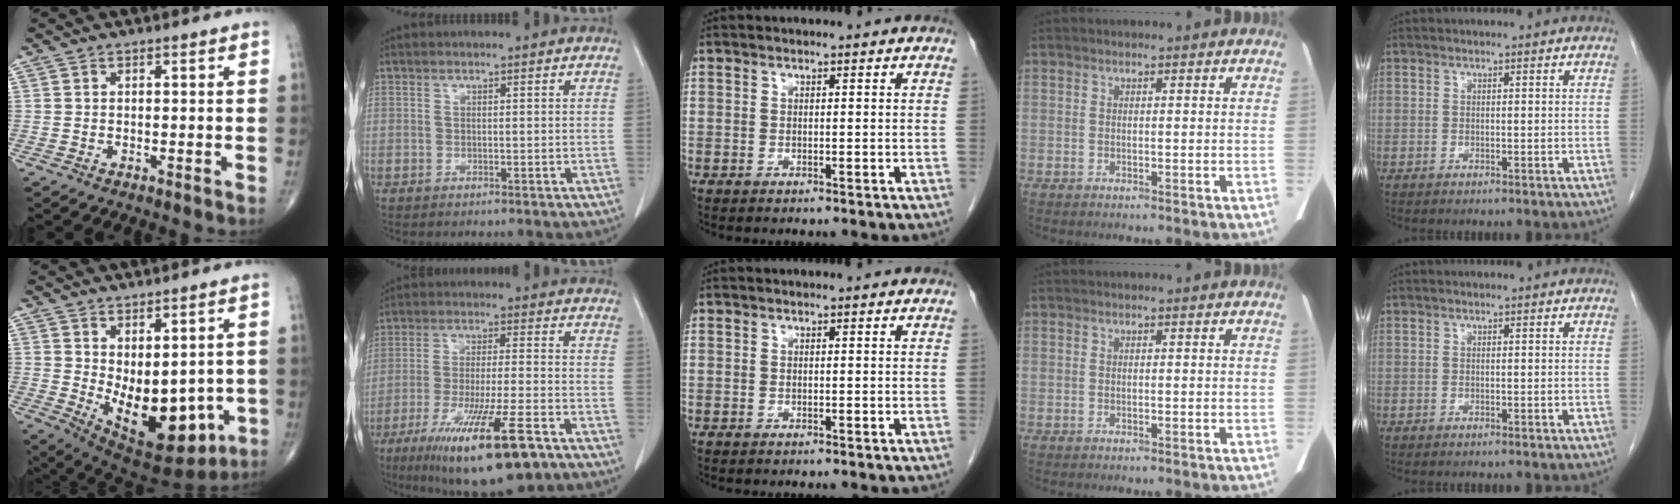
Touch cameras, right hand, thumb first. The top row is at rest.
{"thumb": {"total": 15.7, "force": [-1.8, 8.2, 13.2], "torque": [-0.170, -0.023, 0.003]}, "index": {"total": 17.3, "force": [-10.0, 2.4, 13.9], "torque": [-0.225, -0.037, -0.161]}}